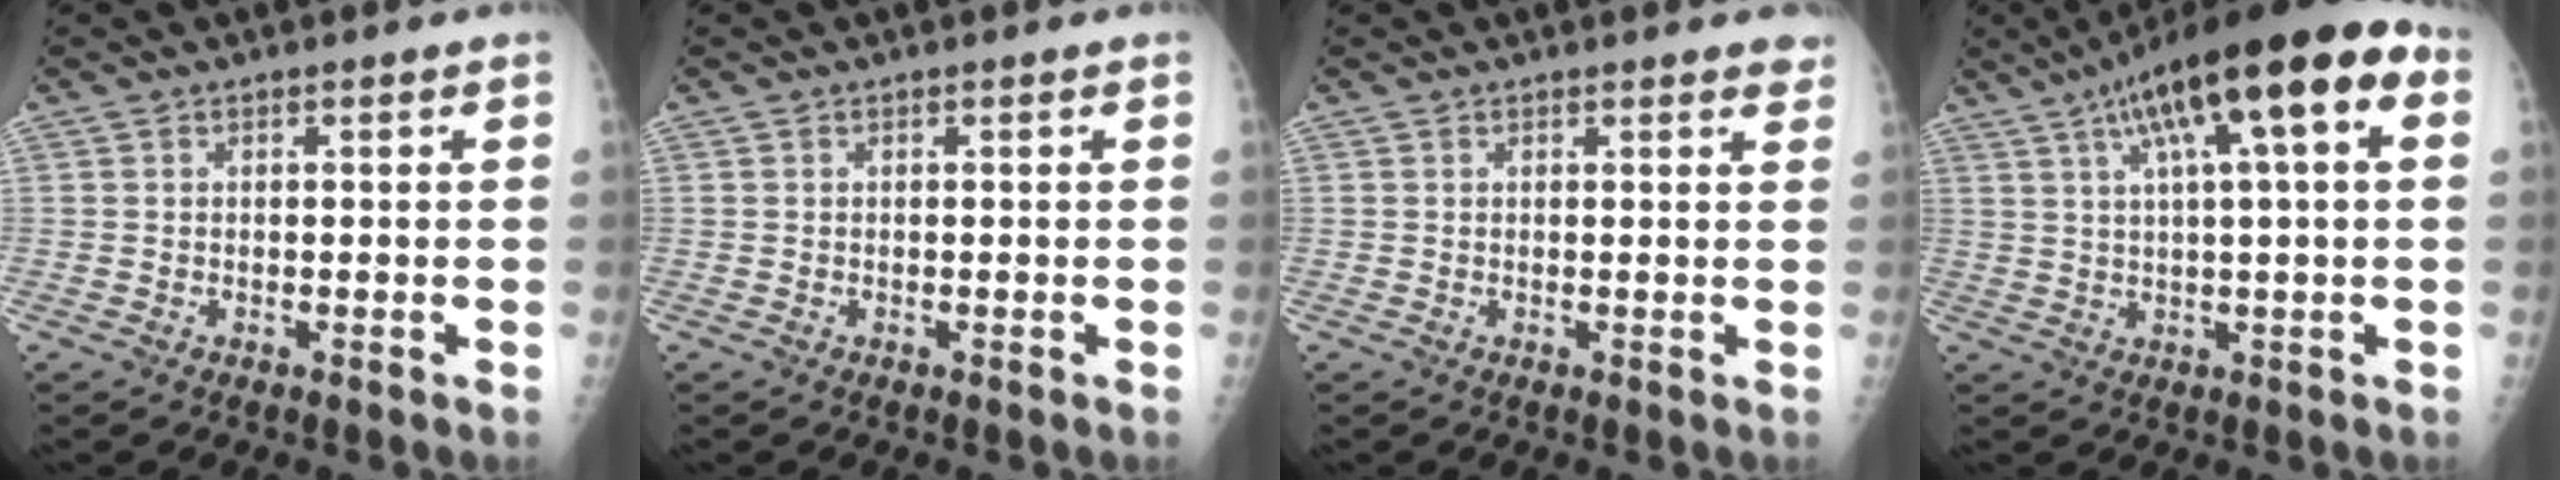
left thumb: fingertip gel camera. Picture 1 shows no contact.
{"total": 0.0}
{"total": 2.0, "force": [1.6, 0.6, 0.9], "torque": [0.001, -0.003, 0.012]}
{"total": 18.5, "force": [7.0, 4.4, 16.5], "torque": [-0.258, 0.031, 0.106]}